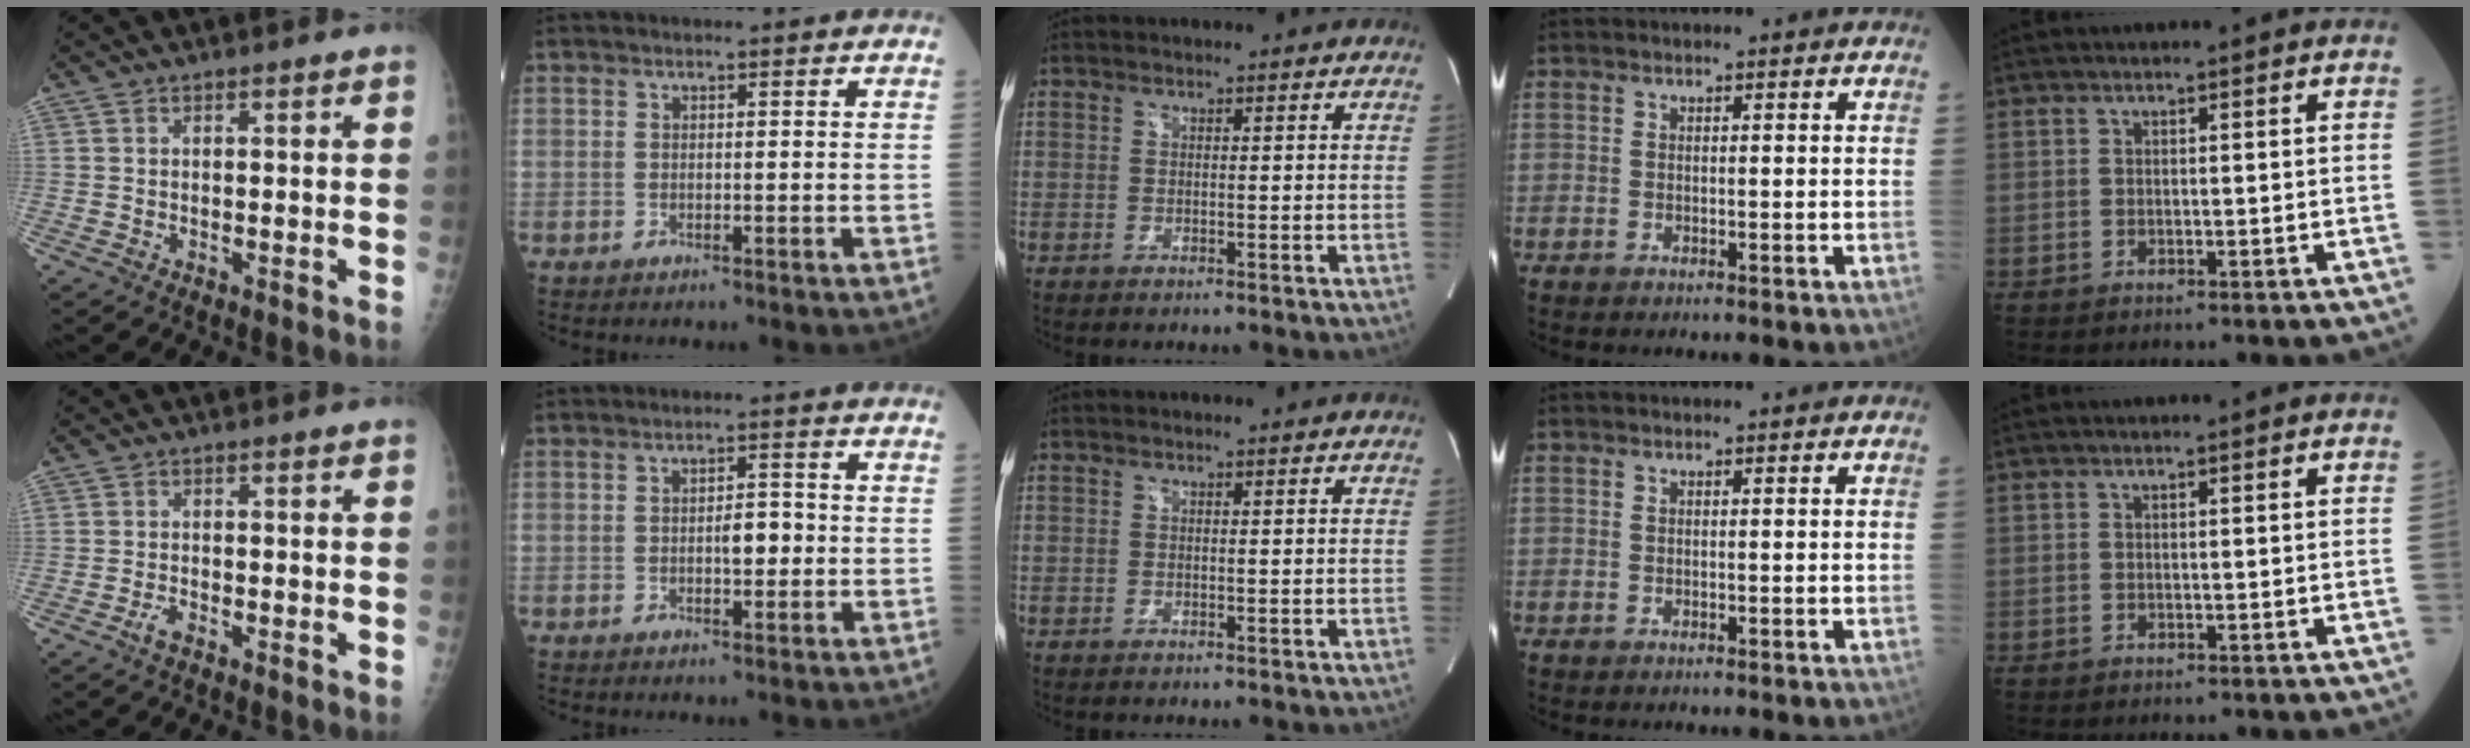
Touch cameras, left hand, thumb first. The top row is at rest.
{"thumb": {"total": 1.9, "force": [-1.3, 0.8, 1.2], "torque": [-0.029, 0.004, -0.026]}, "index": {"total": 2.9, "force": [-0.6, 1.2, 2.6], "torque": [-0.037, 0.001, -0.009]}}